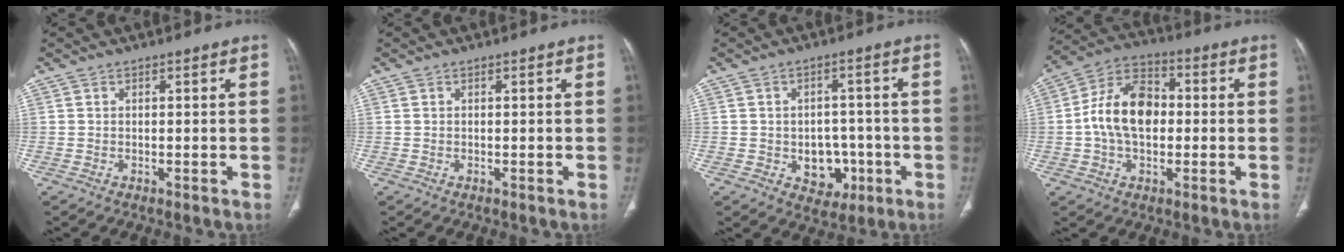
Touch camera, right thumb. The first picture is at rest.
{"total": 0.0}
{"total": 7.4, "force": [-2.0, 5.9, 4.0], "torque": [-0.015, 0.020, -0.016]}
{"total": 13.3, "force": [-0.2, 8.8, 10.0], "torque": [-0.168, 0.028, -0.012]}